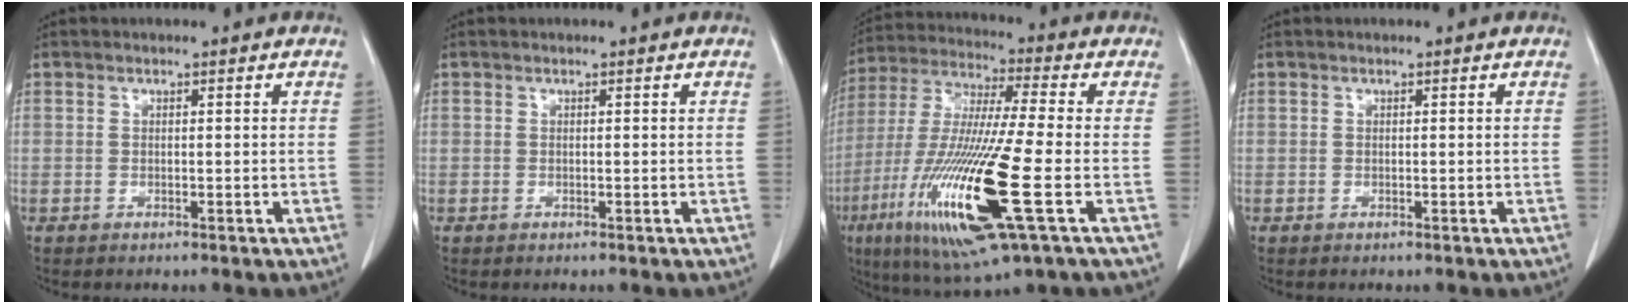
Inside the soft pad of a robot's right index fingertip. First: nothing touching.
{"total": 0.0}
{"total": 20.4, "force": [-6.6, 1.3, 19.2], "torque": [-0.416, -0.039, -0.122]}
{"total": 0.0}